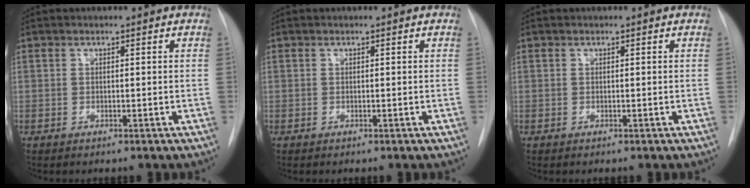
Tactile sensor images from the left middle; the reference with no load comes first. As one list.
[{"total": 0.0}, {"total": 0.0}]